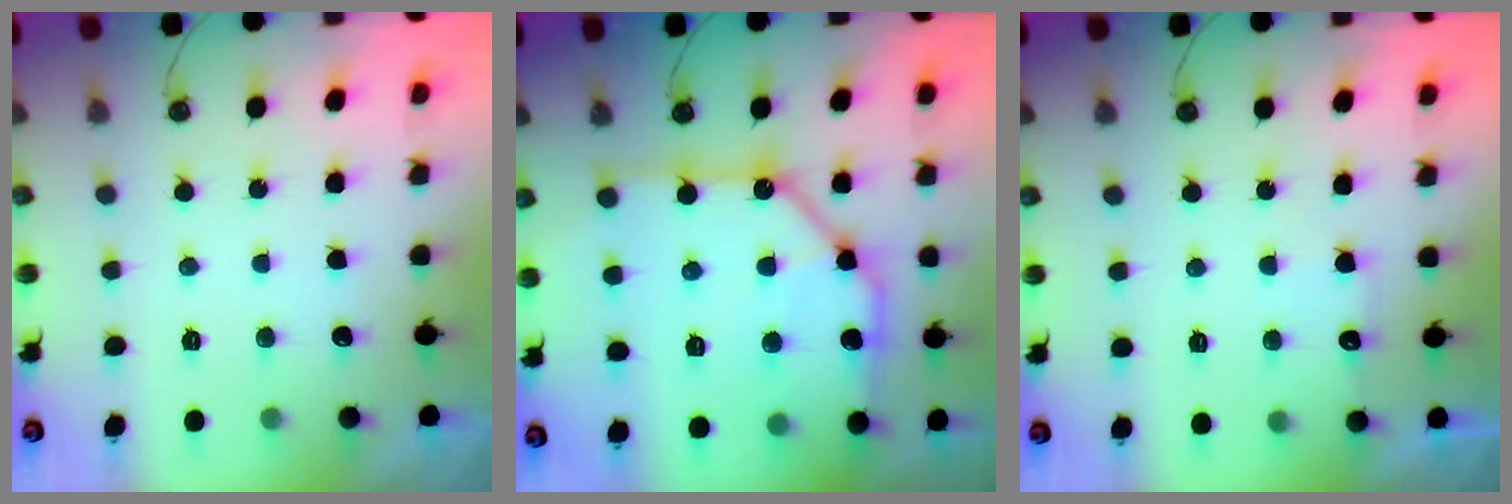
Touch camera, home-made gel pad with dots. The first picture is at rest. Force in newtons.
{"total": 15.7, "press": 15.6, "slide": 1.2}
{"total": 5.4, "press": 5.4, "slide": 0.6}